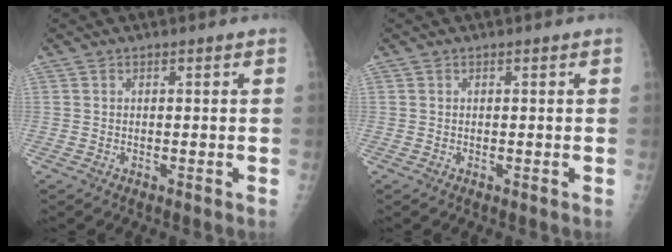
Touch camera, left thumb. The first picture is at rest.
{"total": 0.0}